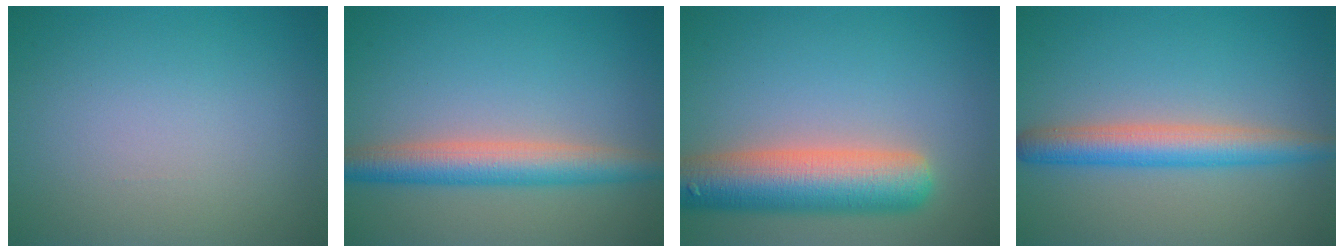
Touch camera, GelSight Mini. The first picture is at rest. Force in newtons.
{"total": 4.8, "press": 4.8, "slide": 0.2}
{"total": 8.5, "press": 8.5, "slide": 0.4}
{"total": 4.3, "press": 4.3, "slide": 0.0}